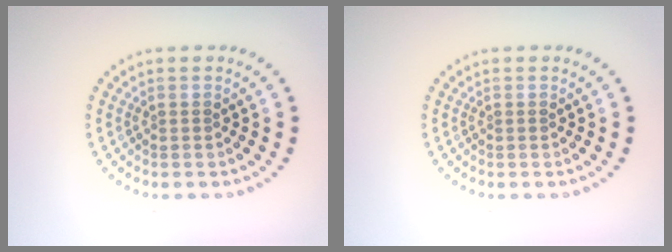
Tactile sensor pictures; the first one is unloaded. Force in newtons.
{"total": 0.0}